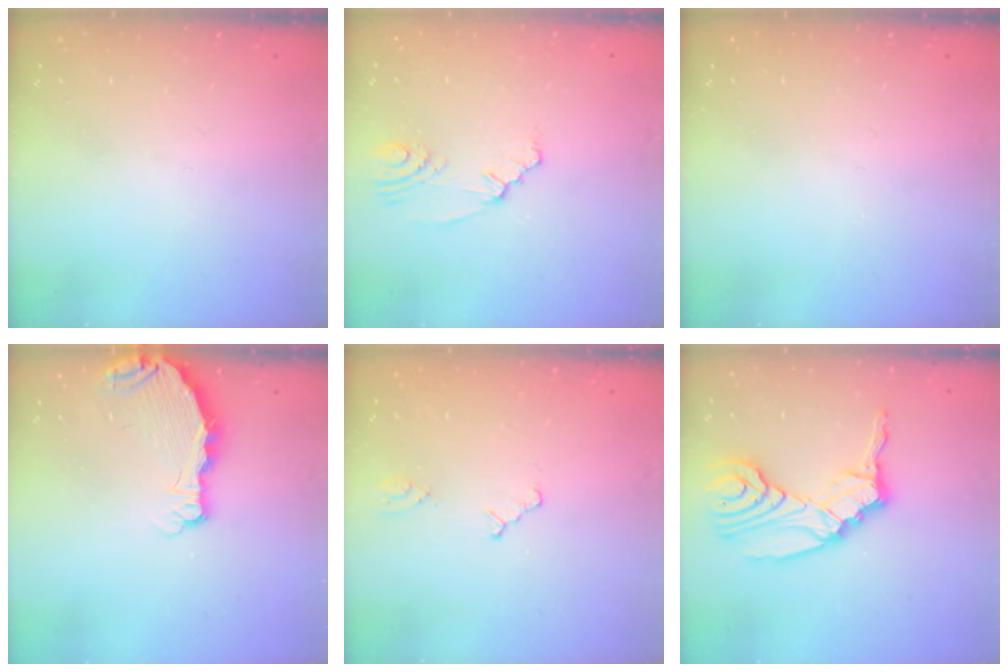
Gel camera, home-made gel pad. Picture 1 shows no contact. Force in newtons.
{"total": 2.5, "press": 2.2, "slide": 1.2}
{"total": 0.0}
{"total": 4.2, "press": 4.2, "slide": 0.1}
{"total": 0.7, "press": 0.7, "slide": 0.2}
{"total": 13.3, "press": 13.1, "slide": 1.8}